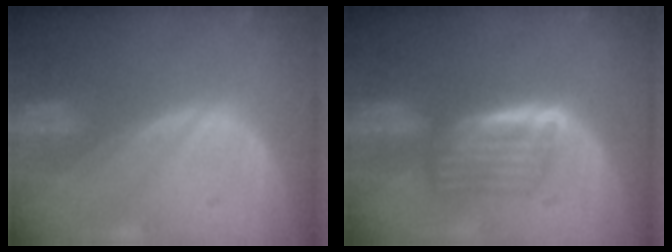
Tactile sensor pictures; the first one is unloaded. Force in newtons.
{"total": 5.8, "press": 5.1, "slide": 2.9}